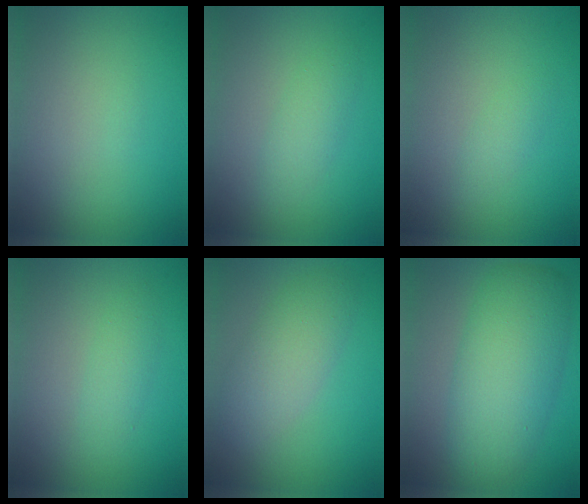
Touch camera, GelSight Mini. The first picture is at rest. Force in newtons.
{"total": 1.9, "press": 1.9, "slide": 0.1}
{"total": 1.1, "press": 1.1, "slide": 0.0}
{"total": 1.5, "press": 1.5, "slide": 0.1}
{"total": 3.8, "press": 3.8, "slide": 0.0}
{"total": 7.5, "press": 7.5, "slide": 0.2}